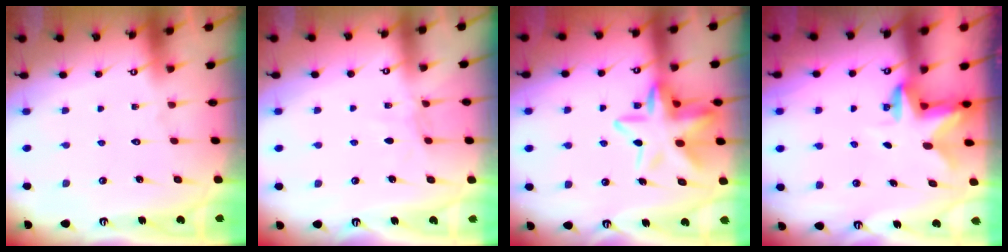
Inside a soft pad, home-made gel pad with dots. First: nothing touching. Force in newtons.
{"total": 3.4, "press": 3.4, "slide": 0.5}
{"total": 15.2, "press": 15.2, "slide": 1.6}
{"total": 2.7, "press": 2.6, "slide": 0.5}